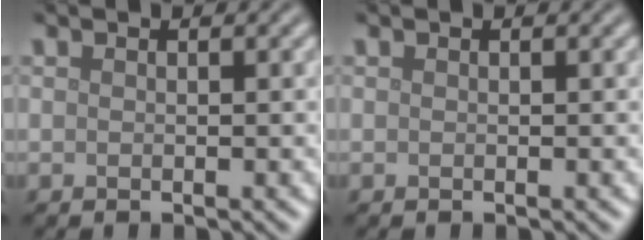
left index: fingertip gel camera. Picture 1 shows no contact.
{"total": 0.0}